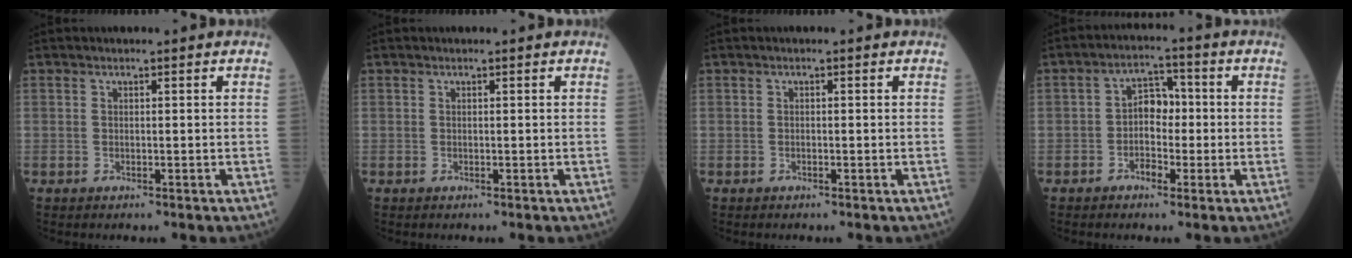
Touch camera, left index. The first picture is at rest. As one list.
[{"total": 0.0}, {"total": 0.0}, {"total": 4.8, "force": [-1.0, 3.4, 3.2], "torque": [-0.054, 0.020, -0.022]}]